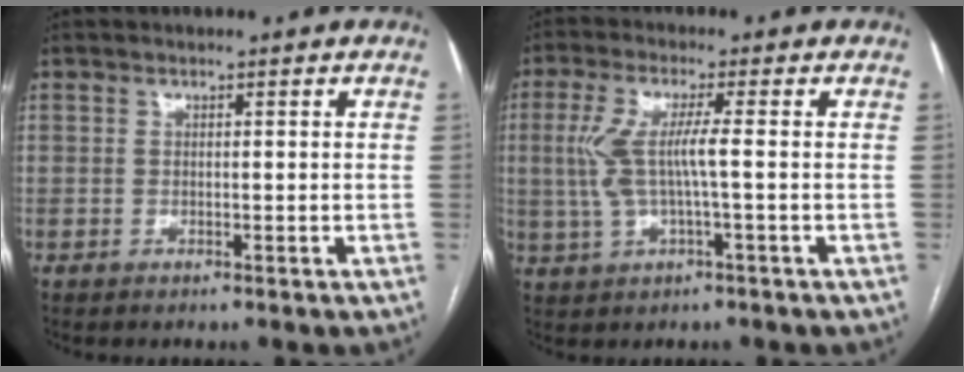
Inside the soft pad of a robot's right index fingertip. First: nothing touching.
{"total": 6.9, "force": [0.1, 0.9, 6.8], "torque": [-0.156, 0.011, 0.001]}